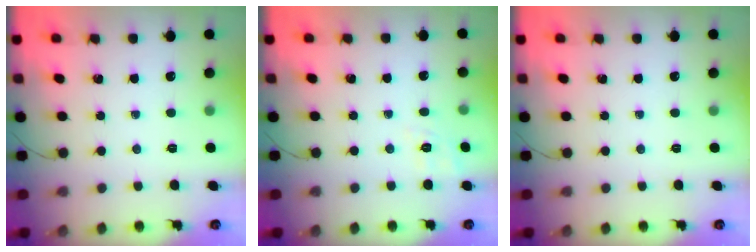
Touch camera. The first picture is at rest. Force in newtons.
{"total": 2.1, "press": 0.4, "slide": 2.1}
{"total": 0.0}